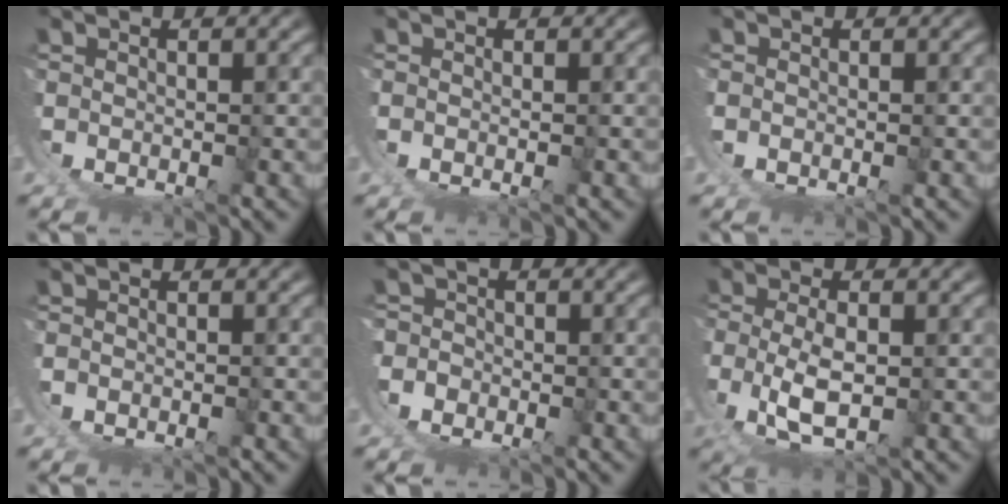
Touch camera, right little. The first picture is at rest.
{"total": 0.6, "force": [0.1, -0.2, 0.6], "torque": [-0.012, 0.000, 0.003]}
{"total": 0.7, "force": [0.2, 0.5, 0.5], "torque": [-0.013, 0.000, 0.001]}
{"total": 1.0, "force": [-0.2, 0.8, 0.5], "torque": [-0.016, -0.002, -0.003]}
{"total": 4.7, "force": [0.2, 4.5, 1.3], "torque": [-0.048, -0.013, -0.002]}
{"total": 5.1, "force": [1.2, 2.6, 4.2], "torque": [-0.122, -0.039, 0.047]}